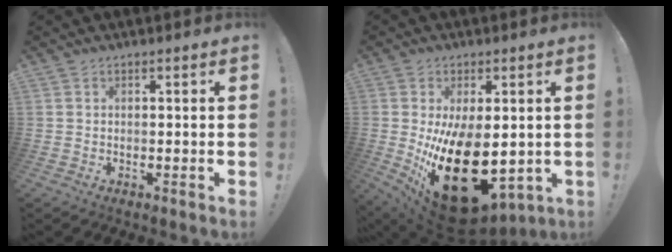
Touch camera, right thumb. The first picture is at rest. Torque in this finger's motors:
{"motor_torque": [0.69, 2.59, 2.77, 0.00, 1.02]}